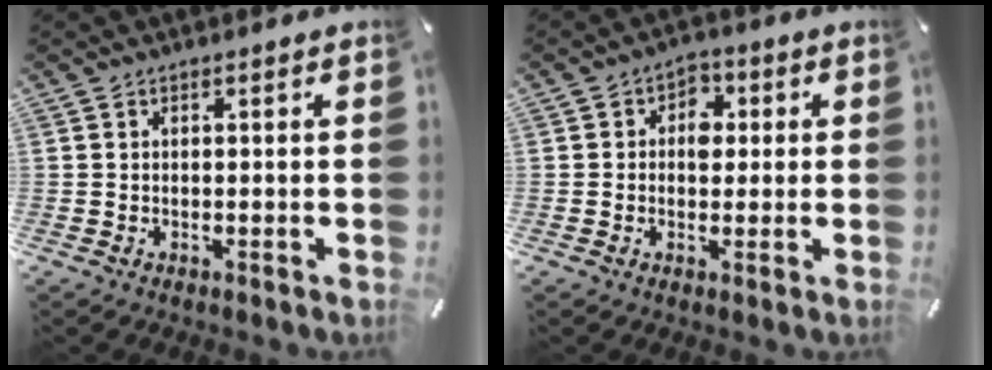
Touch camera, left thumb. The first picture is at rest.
{"total": 4.9, "force": [0.0, 3.8, 3.2], "torque": [-0.031, 0.000, -0.010]}